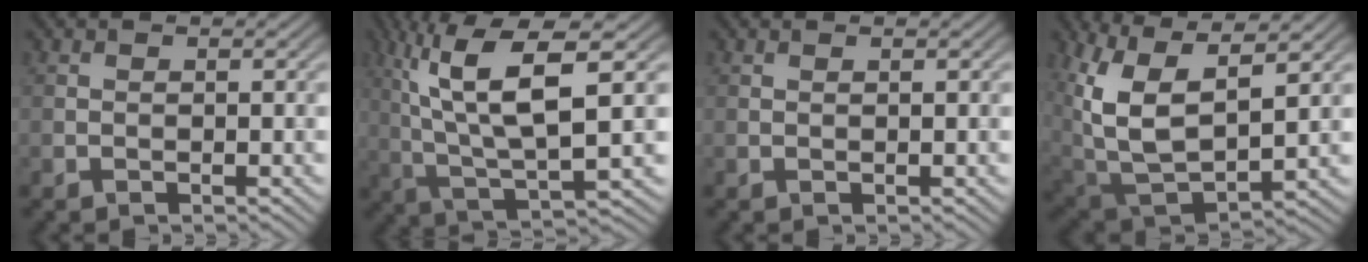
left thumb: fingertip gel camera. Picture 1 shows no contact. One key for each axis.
{"total": 11.4, "fx": 3.2, "fy": 2.8, "fz": 10.6, "tx": -0.208, "ty": 0.014, "tz": 0.065}
{"total": 0.7, "fx": -0.1, "fy": -0.7, "fz": -0.1, "tx": 0.007, "ty": 0.001, "tz": -0.002}
{"total": 12.5, "fx": 4.9, "fy": 6.1, "fz": 9.7, "tx": -0.232, "ty": -0.006, "tz": 0.107}